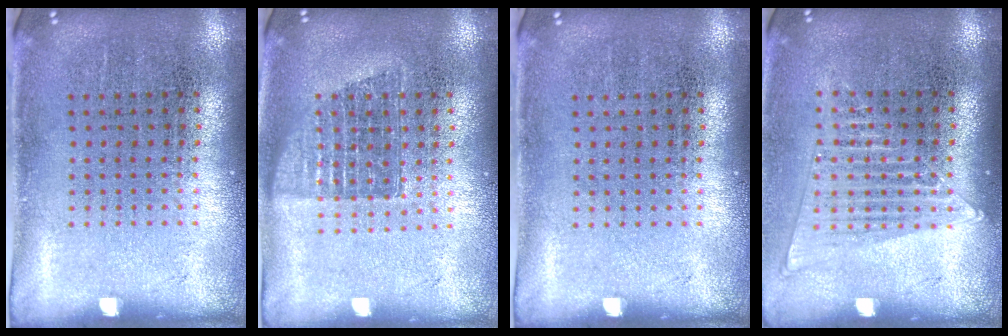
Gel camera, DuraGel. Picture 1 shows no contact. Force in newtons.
{"total": 1.2, "press": 1.1, "slide": 0.6}
{"total": 0.0}
{"total": 1.5, "press": 1.3, "slide": 0.6}